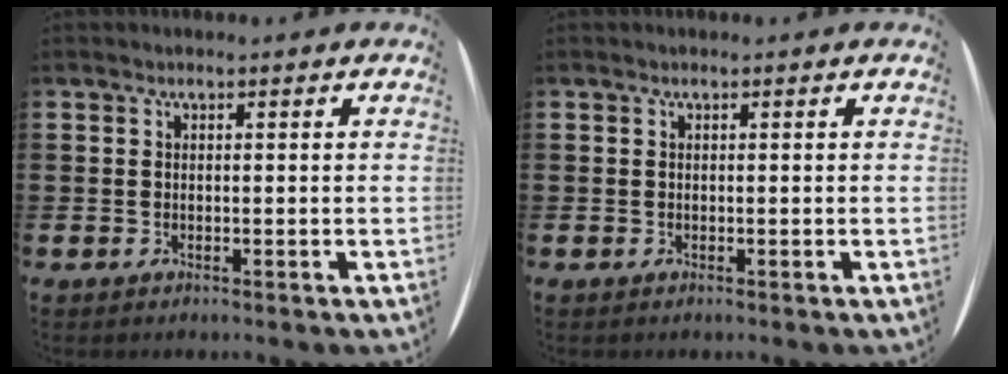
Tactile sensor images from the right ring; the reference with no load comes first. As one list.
[{"total": 0.0}]